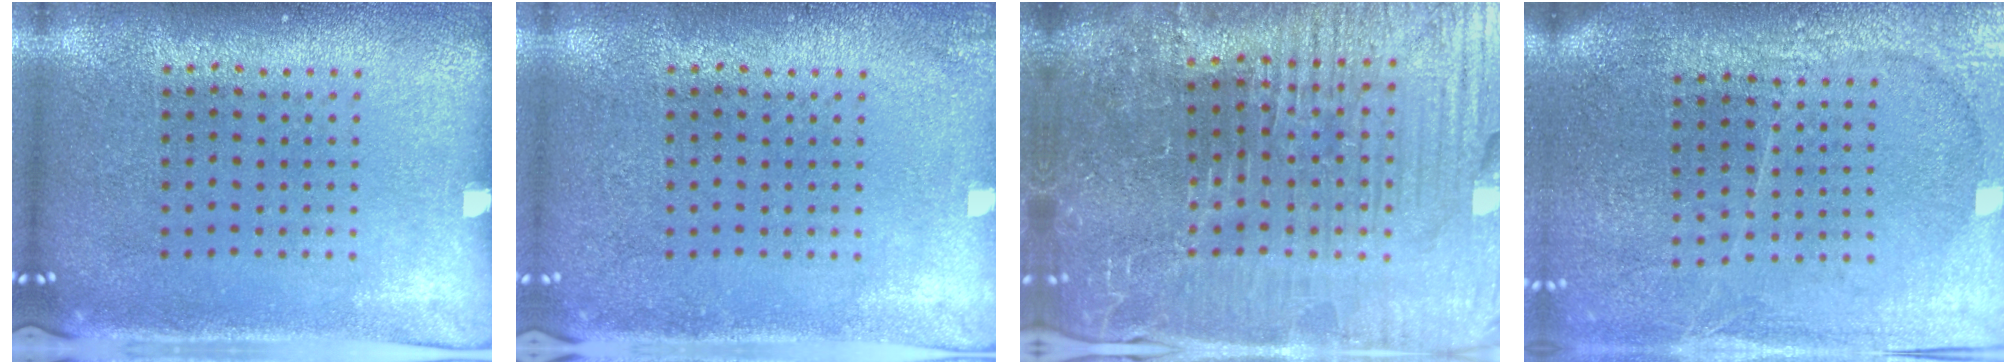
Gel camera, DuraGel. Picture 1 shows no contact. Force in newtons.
{"total": 1.1, "press": 1.1, "slide": 0.1}
{"total": 6.7, "press": 6.0, "slide": 3.0}
{"total": 3.8, "press": 3.4, "slide": 1.7}